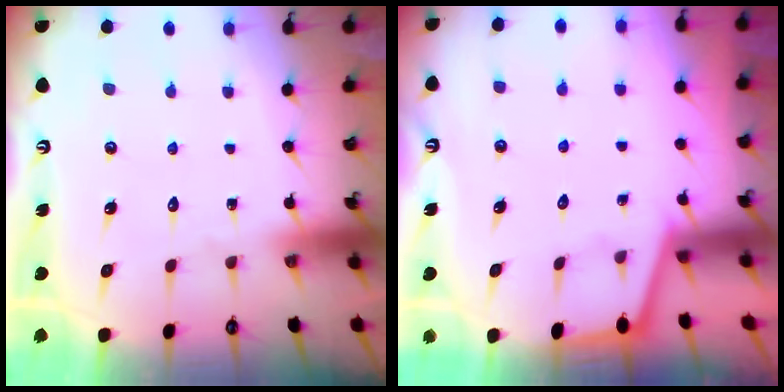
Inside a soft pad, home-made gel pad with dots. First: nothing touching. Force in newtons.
{"total": 0.9, "press": 0.9, "slide": 0.2}